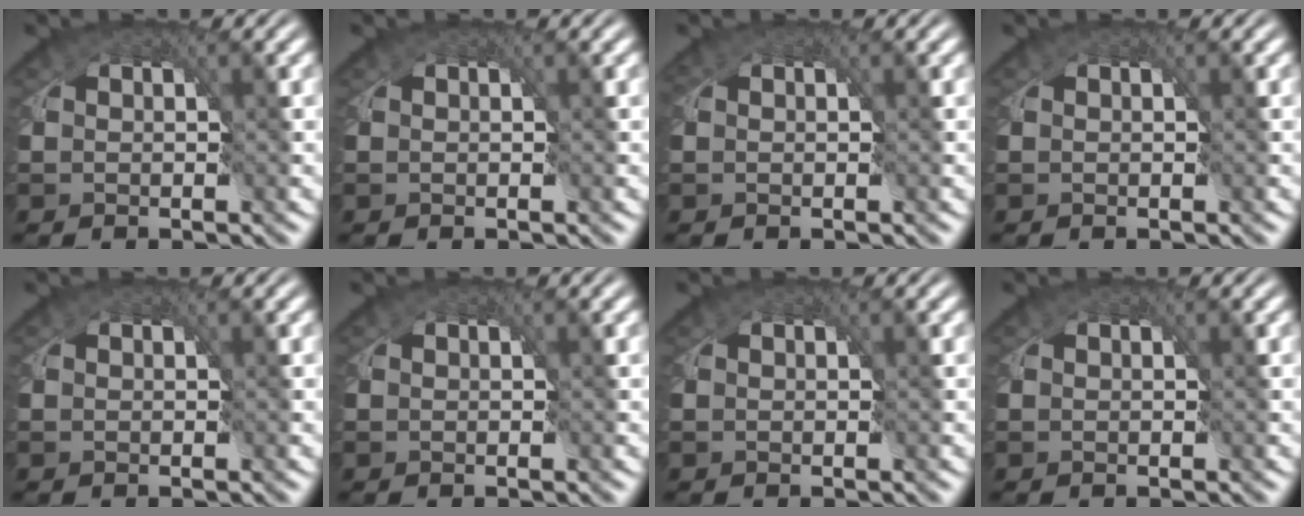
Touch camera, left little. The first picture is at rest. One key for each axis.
{"total": 0.0}
{"total": 0.7, "fx": -0.4, "fy": 0.6, "fz": 0.2, "tx": -0.012, "ty": -0.003, "tz": -0.009}
{"total": 0.0}
{"total": 0.0}
{"total": 0.0}
{"total": 0.0}
{"total": 0.0}